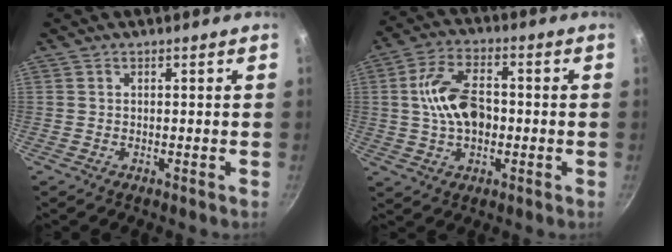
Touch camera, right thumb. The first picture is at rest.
{"total": 11.5, "force": [-0.1, 6.9, 9.1], "torque": [-0.153, 0.024, -0.010]}